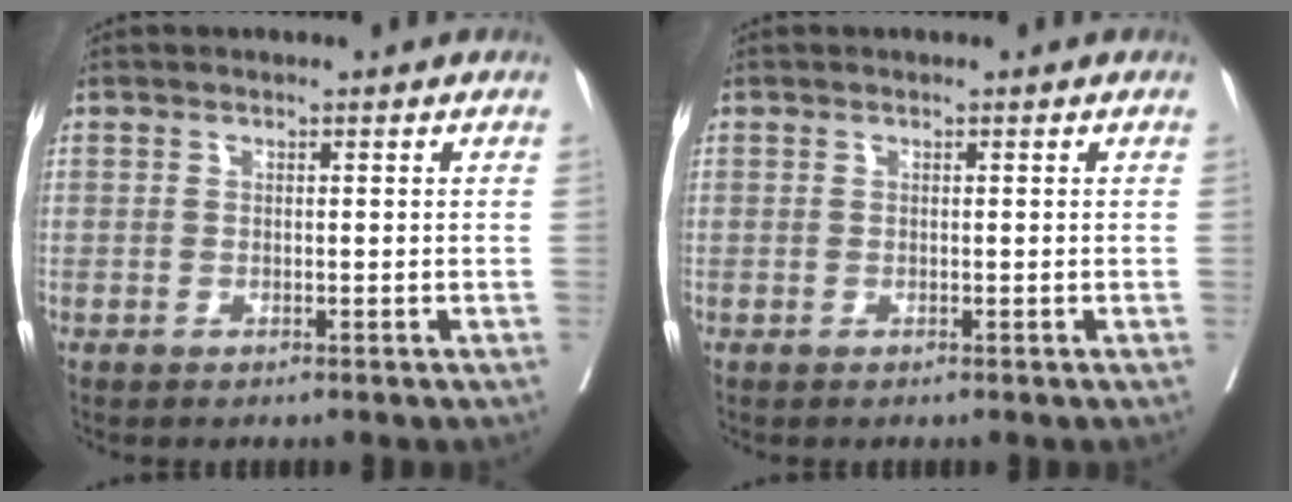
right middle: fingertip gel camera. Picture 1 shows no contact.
{"total": 0.0}